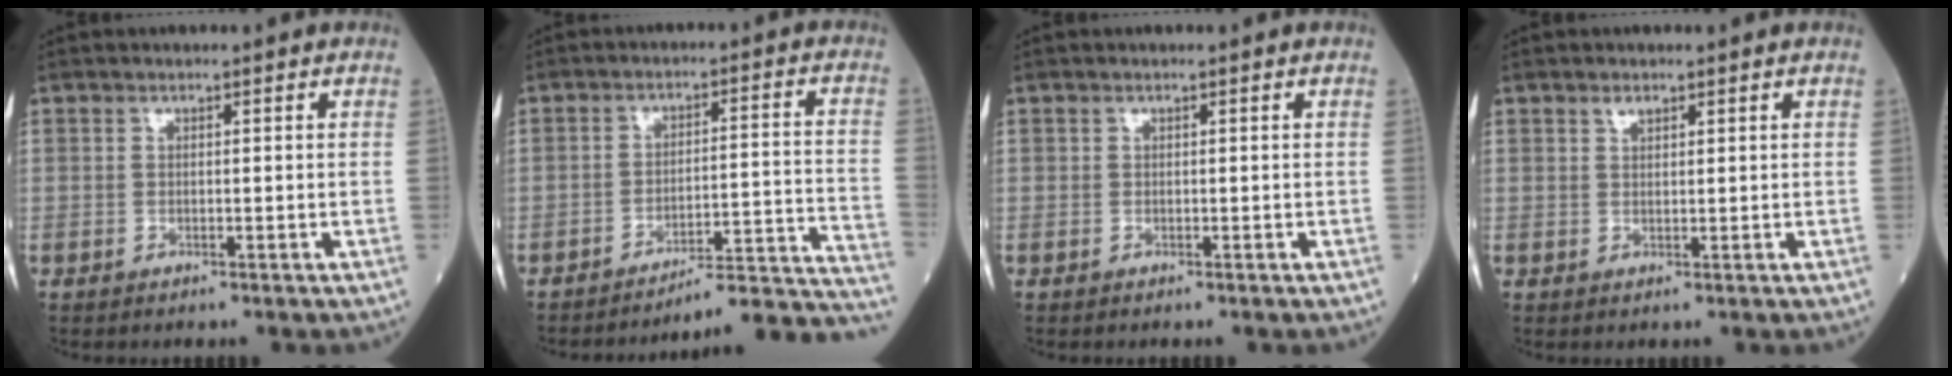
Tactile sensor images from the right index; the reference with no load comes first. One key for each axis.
{"total": 15.6, "fx": -15.2, "fy": -2.0, "fz": 2.8, "tx": 0.011, "ty": 0.023, "tz": -0.200}
{"total": 0.0}
{"total": 1.1, "fx": 0.8, "fy": 0.5, "fz": 0.6, "tx": -0.010, "ty": -0.001, "tz": 0.014}